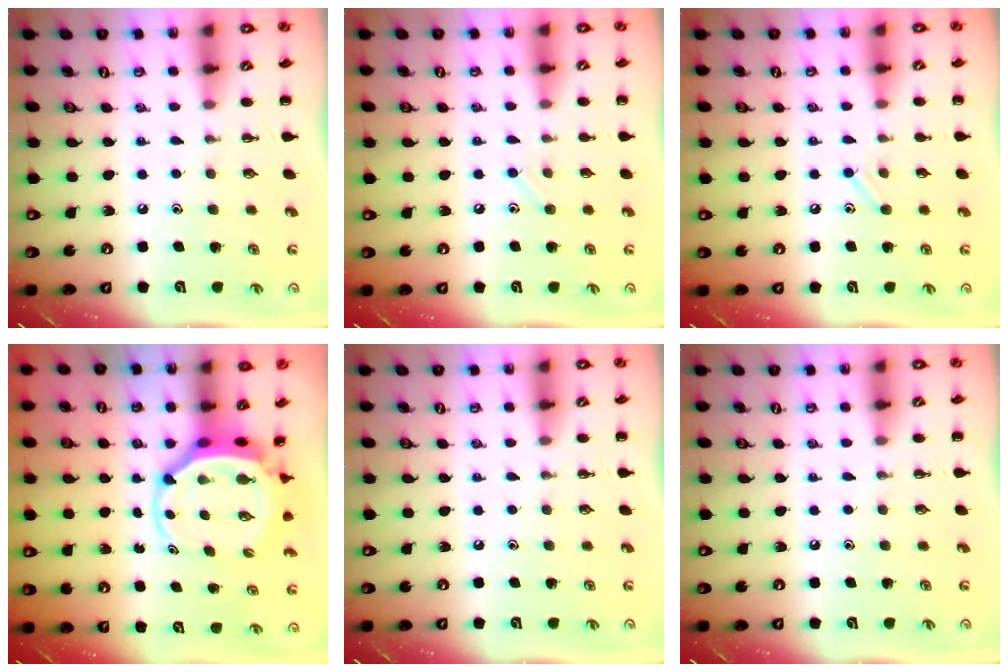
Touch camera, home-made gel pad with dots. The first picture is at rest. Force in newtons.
{"total": 5.0, "press": 4.8, "slide": 1.4}
{"total": 6.6, "press": 6.4, "slide": 1.7}
{"total": 5.1, "press": 5.0, "slide": 1.0}
{"total": 0.0}
{"total": 0.0}